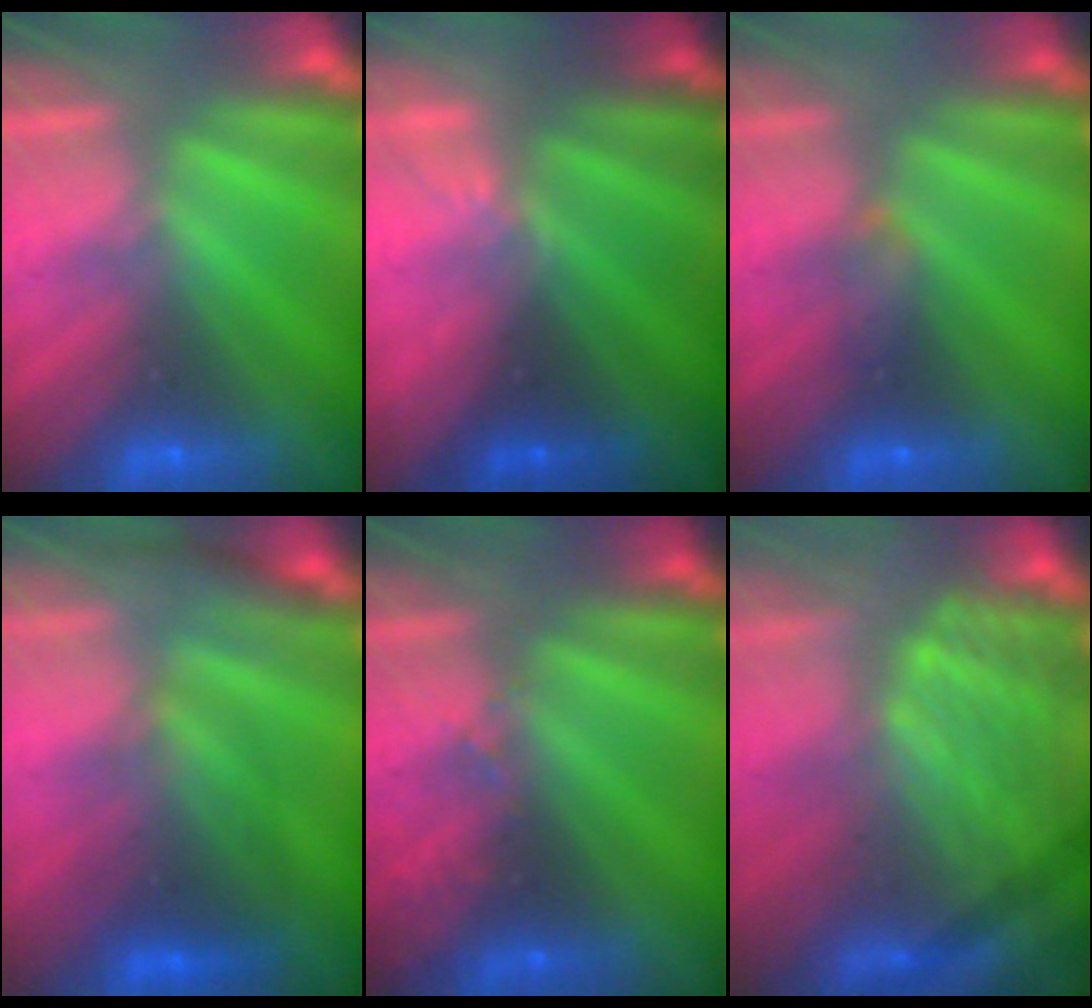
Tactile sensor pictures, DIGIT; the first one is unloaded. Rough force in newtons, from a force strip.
{"total": 1.6}
{"total": 2.2}
{"total": 2.3}
{"total": 2.9}
{"total": 4.6}